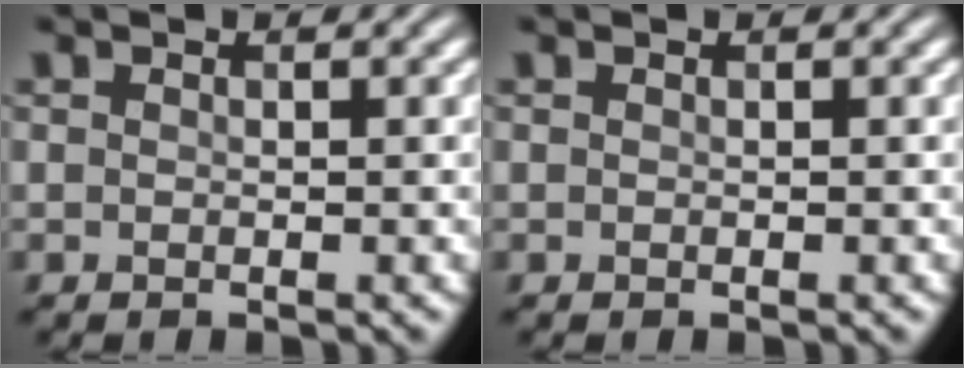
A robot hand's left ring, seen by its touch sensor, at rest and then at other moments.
{"total": 0.0}